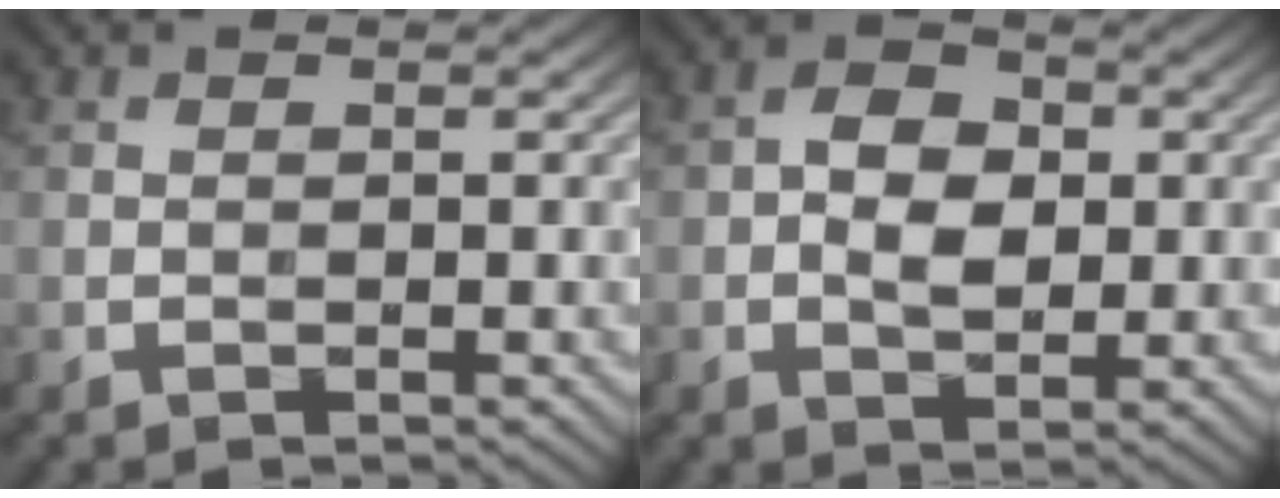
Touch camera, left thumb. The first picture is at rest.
{"total": 4.9, "force": [0.0, 3.3, 3.6], "torque": [-0.059, 0.003, -0.005]}